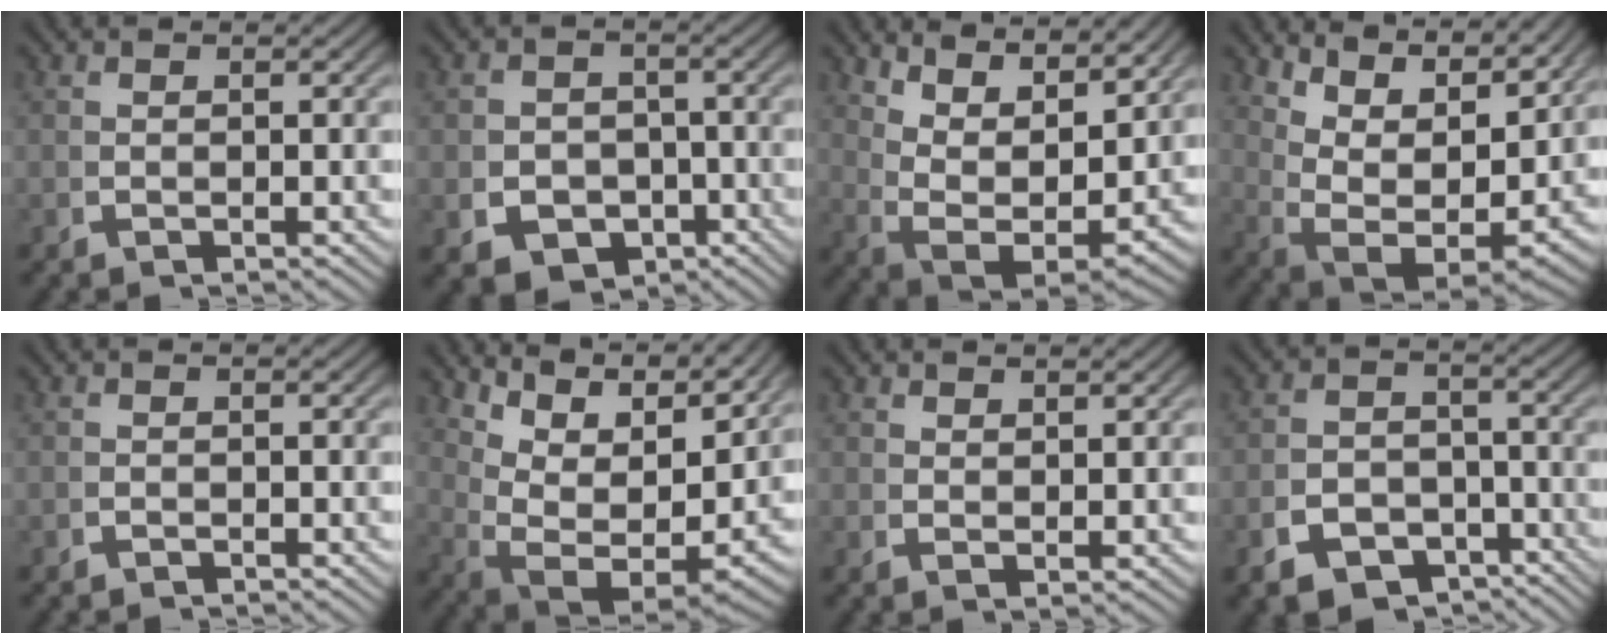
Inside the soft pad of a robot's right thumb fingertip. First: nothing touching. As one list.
[{"total": 7.7, "force": [-3.8, 6.1, 2.9], "torque": [-0.051, -0.035, -0.046]}, {"total": 10.6, "force": [1.6, 6.7, 8.0], "torque": [-0.177, -0.046, 0.046]}, {"total": 12.8, "force": [2.2, 8.2, 9.5], "torque": [-0.203, -0.051, 0.056]}, {"total": 0.7, "force": [-0.6, -0.3, -0.2], "torque": [0.007, -0.001, -0.012]}, {"total": 14.2, "force": [2.0, 9.1, 10.7], "torque": [-0.214, -0.048, 0.050]}, {"total": 1.3, "force": [1.2, -0.1, 0.3], "torque": [-0.002, 0.001, 0.028]}, {"total": 10.2, "force": [-6.2, 7.4, 3.3], "torque": [-0.053, -0.041, -0.093]}]